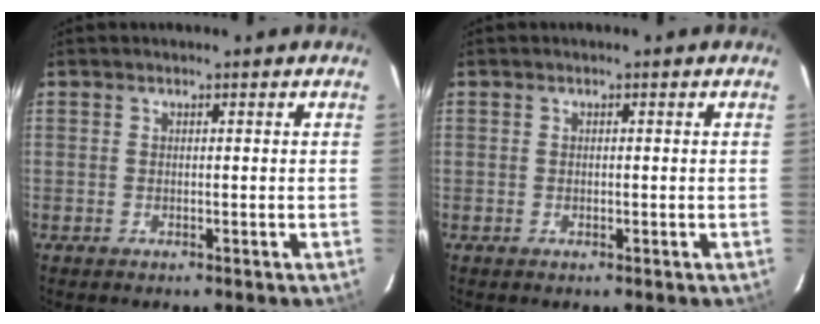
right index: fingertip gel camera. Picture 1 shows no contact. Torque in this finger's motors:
{"motor_torque": [-0.10, 0.04, -0.03, -0.01]}